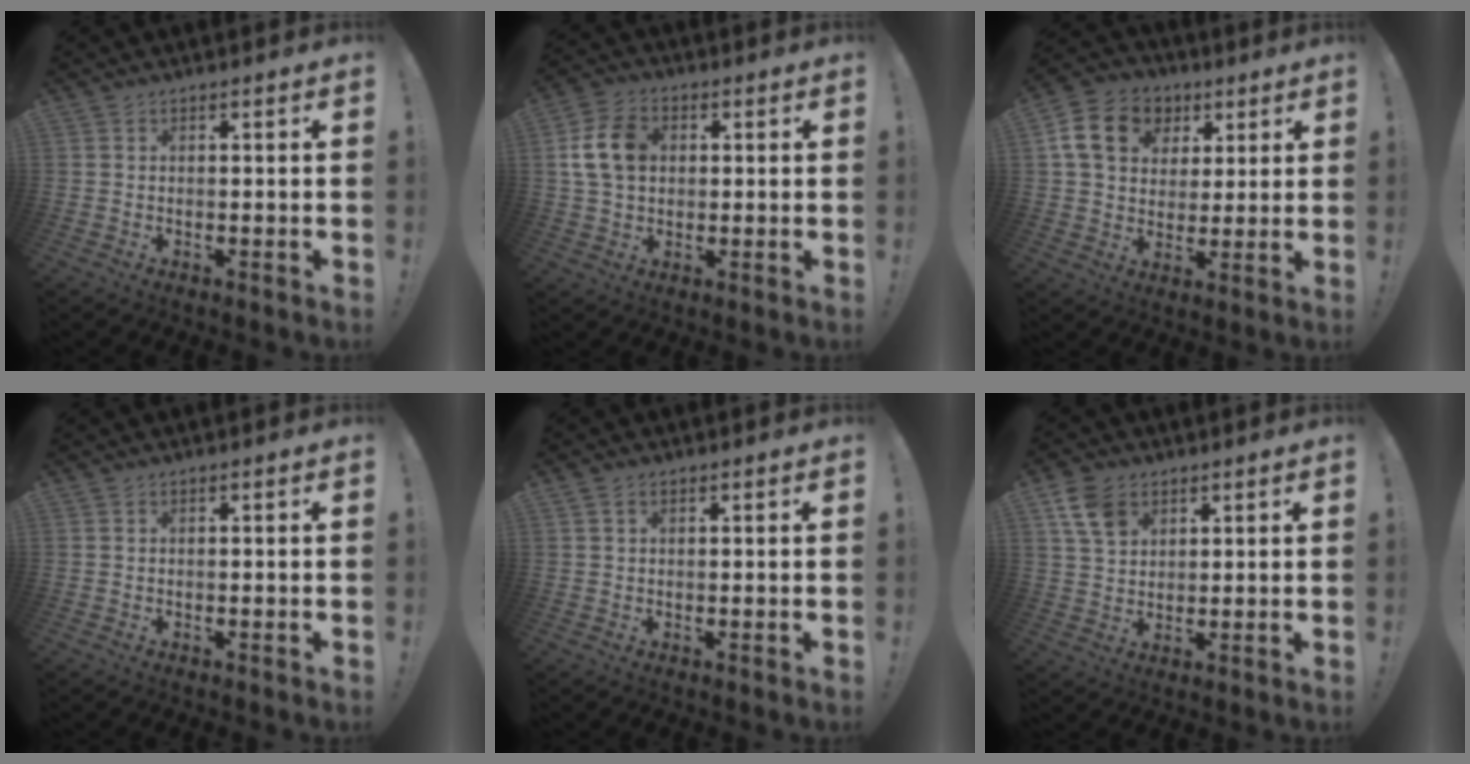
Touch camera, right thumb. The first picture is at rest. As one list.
[{"total": 11.8, "force": [2.1, 8.7, 7.7], "torque": [-0.139, 0.009, 0.042]}, {"total": 15.4, "force": [5.5, 12.2, 7.6], "torque": [-0.109, -0.012, 0.113]}, {"total": 0.0}, {"total": 1.6, "force": [0.8, 1.2, 0.8], "torque": [-0.015, 0.003, 0.015]}, {"total": 9.1, "force": [4.7, 6.2, 4.7], "torque": [-0.089, -0.011, 0.093]}]